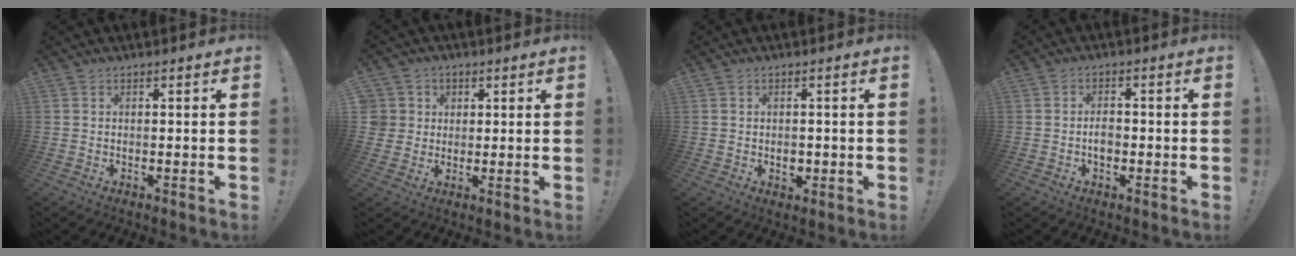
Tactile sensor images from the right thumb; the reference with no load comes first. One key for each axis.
{"total": 5.4, "fx": 1.3, "fy": 5.2, "fz": 0.8, "tx": -0.010, "ty": -0.005, "tz": 0.026}
{"total": 2.7, "fx": -0.4, "fy": 2.3, "fz": 1.4, "tx": -0.012, "ty": -0.001, "tz": -0.009}
{"total": 3.4, "fx": -1.3, "fy": 2.1, "fz": 2.3, "tx": -0.030, "ty": 0.004, "tz": -0.026}